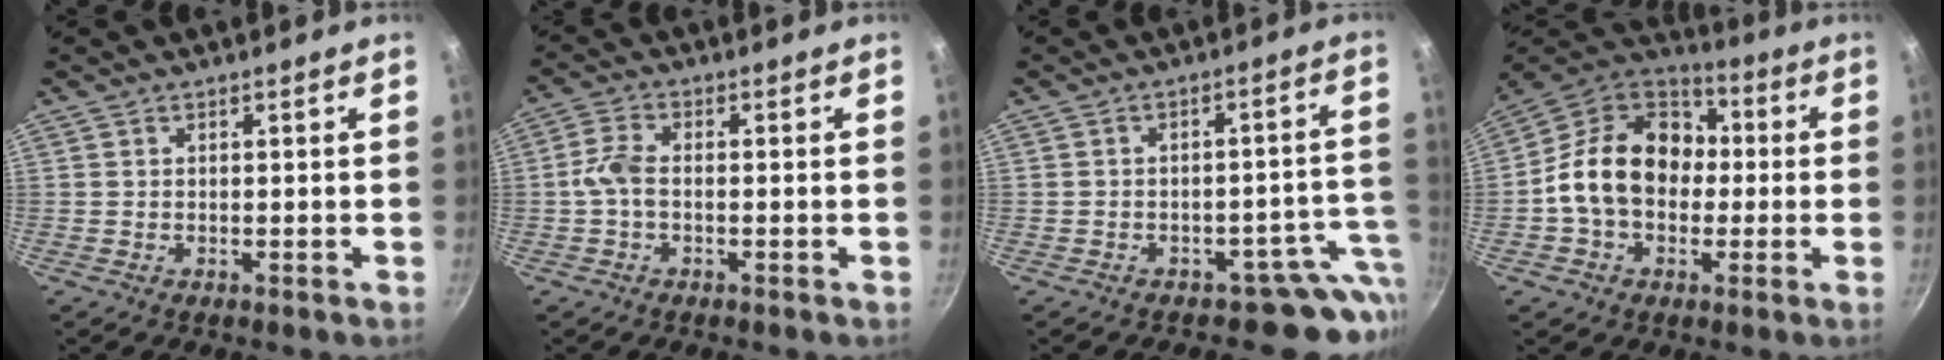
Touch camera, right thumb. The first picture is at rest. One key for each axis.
{"total": 4.2, "fx": -0.8, "fy": 2.2, "fz": 3.5, "tx": -0.080, "ty": 0.017, "tz": -0.026}
{"total": 8.8, "fx": -4.7, "fy": 6.4, "fz": 3.8, "tx": 0.039, "ty": 0.055, "tz": -0.054}
{"total": 18.4, "fx": -0.4, "fy": 14.0, "fz": 11.9, "tx": -0.168, "ty": 0.045, "tz": -0.024}